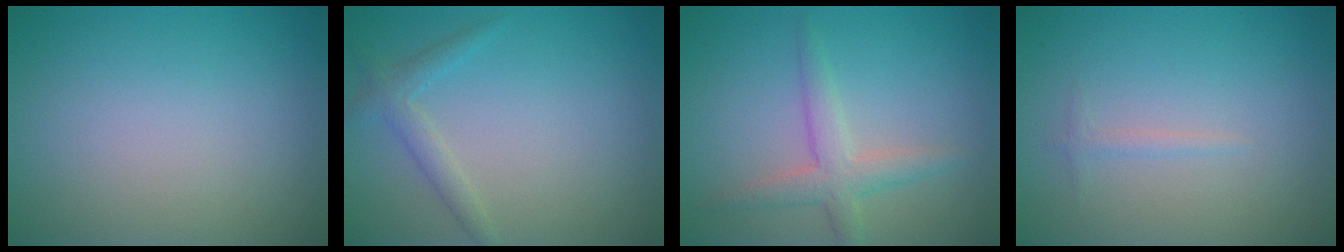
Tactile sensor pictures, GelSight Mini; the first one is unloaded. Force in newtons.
{"total": 1.9, "press": 1.9, "slide": 0.2}
{"total": 2.9, "press": 2.9, "slide": 0.2}
{"total": 0.7, "press": 0.7, "slide": 0.0}